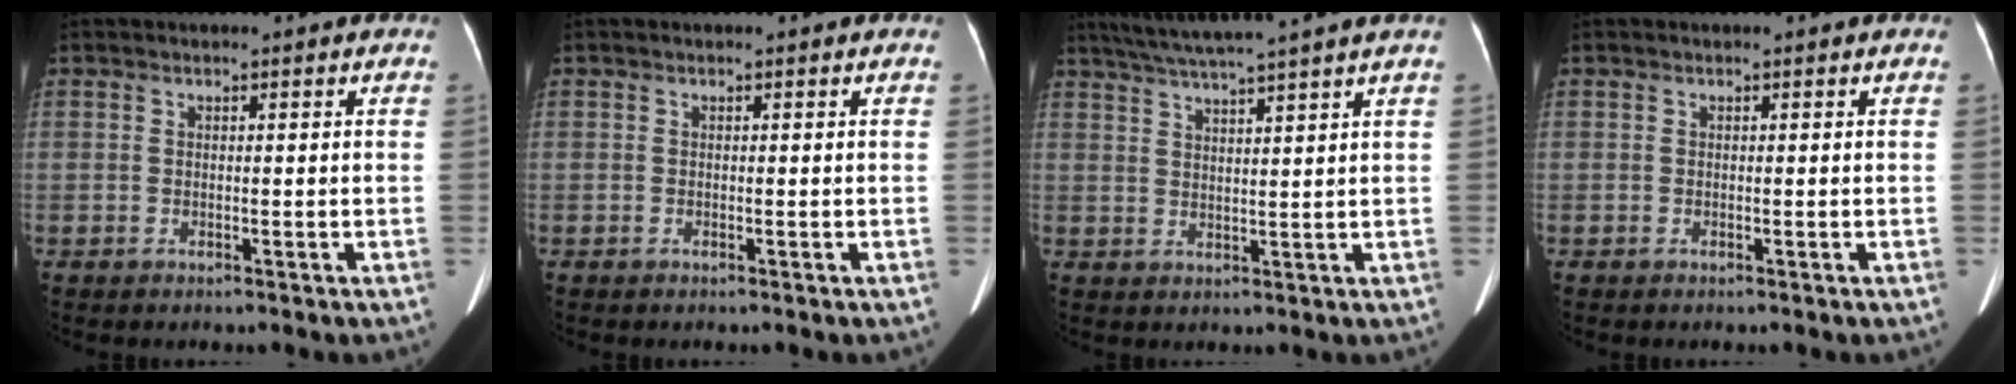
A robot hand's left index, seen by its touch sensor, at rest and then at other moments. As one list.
[{"total": 0.0}, {"total": 10.6, "force": [8.9, -1.9, 5.4], "torque": [-0.093, 0.017, 0.131]}, {"total": 0.0}]